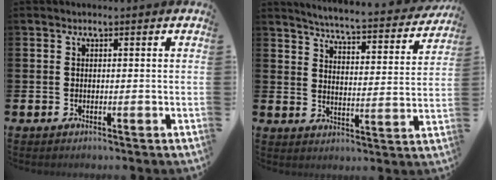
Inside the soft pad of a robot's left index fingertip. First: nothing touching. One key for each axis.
{"total": 5.0, "fx": 4.9, "fy": 0.0, "fz": 1.3, "tx": -0.044, "ty": -0.043, "tz": 0.077}